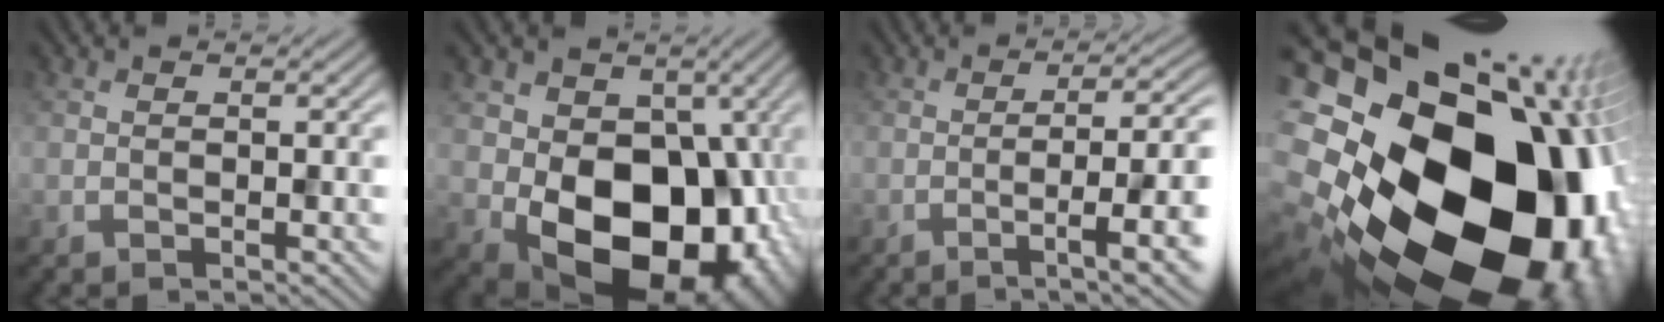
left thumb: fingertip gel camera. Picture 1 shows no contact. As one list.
[{"total": 17.0, "force": [-2.8, 12.0, 11.7], "torque": [-0.148, -0.037, -0.032]}, {"total": 7.7, "force": [-1.5, 1.6, 7.4], "torque": [-0.118, 0.005, -0.025]}, {"total": 25.9, "force": [-2.5, 20.7, 15.4], "torque": [-0.302, -0.066, -0.079]}]